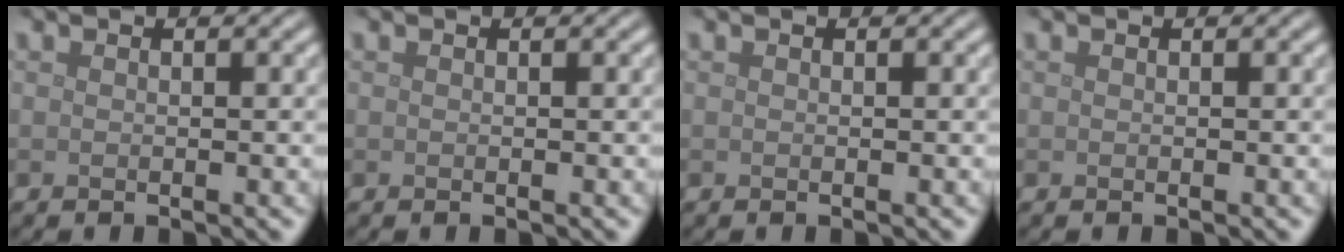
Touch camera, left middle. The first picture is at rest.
{"total": 0.0}
{"total": 0.0}
{"total": 0.0}